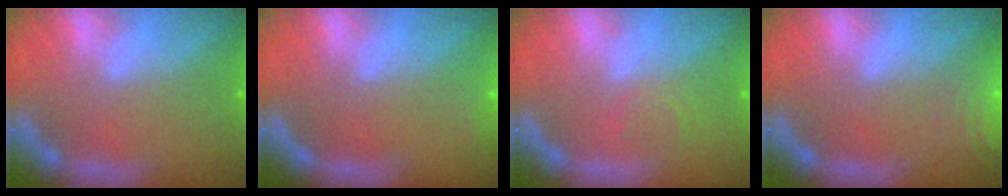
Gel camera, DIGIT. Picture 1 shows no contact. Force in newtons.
{"total": 1.4}
{"total": 1.5}
{"total": 8.0}